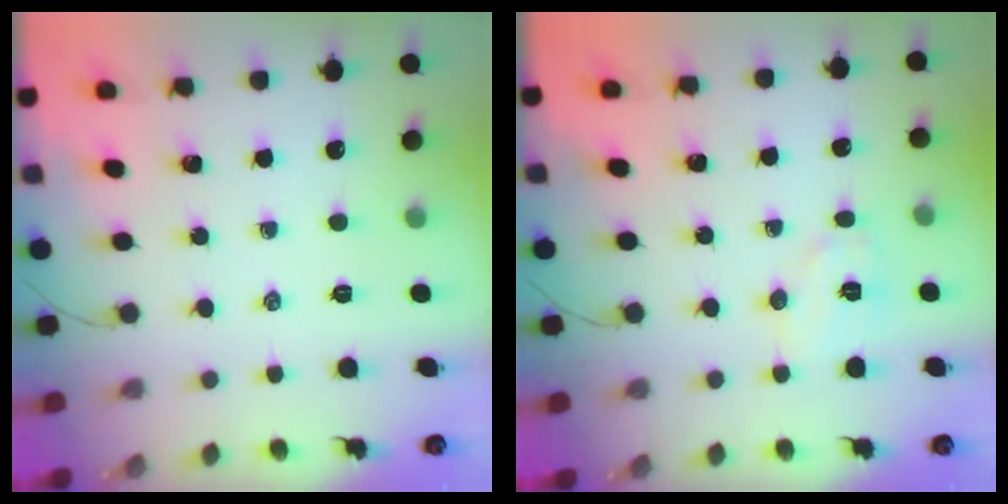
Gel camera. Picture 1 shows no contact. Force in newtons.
{"total": 6.0, "press": 5.9, "slide": 1.2}